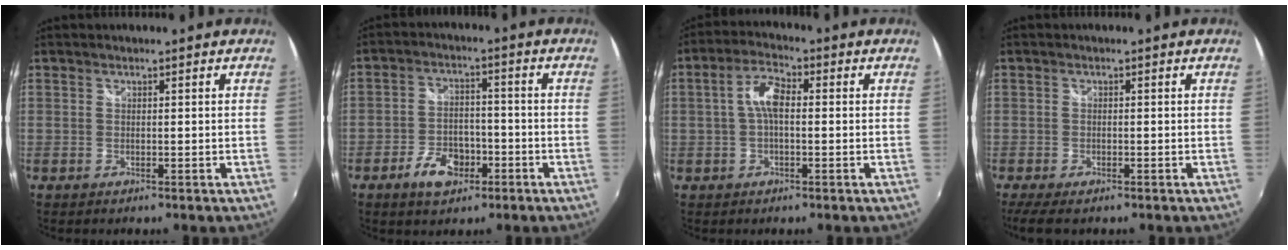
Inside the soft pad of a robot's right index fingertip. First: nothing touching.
{"total": 7.9, "force": [-4.4, 4.7, 4.7], "torque": [-0.099, 0.007, -0.069]}
{"total": 5.3, "force": [0.0, 2.2, 4.8], "torque": [-0.097, 0.015, -0.001]}
{"total": 4.8, "force": [-3.2, 1.9, 3.1], "torque": [-0.070, -0.020, -0.057]}